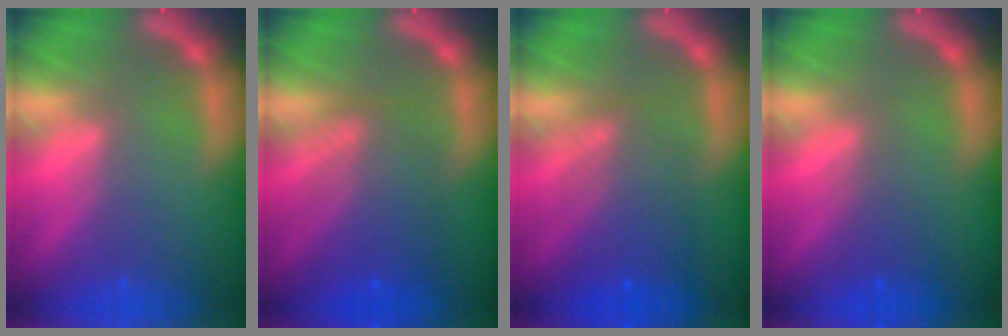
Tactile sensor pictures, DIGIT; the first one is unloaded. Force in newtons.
{"total": 6.0}
{"total": 5.6}
{"total": 1.4}